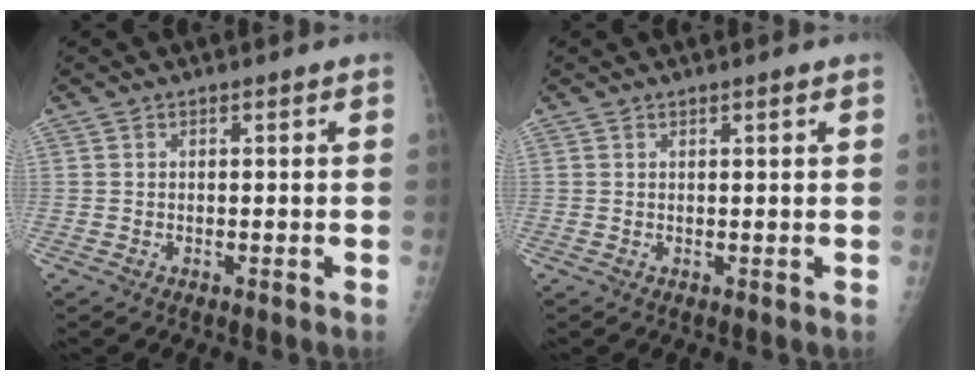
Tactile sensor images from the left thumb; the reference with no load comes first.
{"total": 0.8, "force": [0.6, 0.1, 0.6], "torque": [-0.007, -0.001, 0.009]}